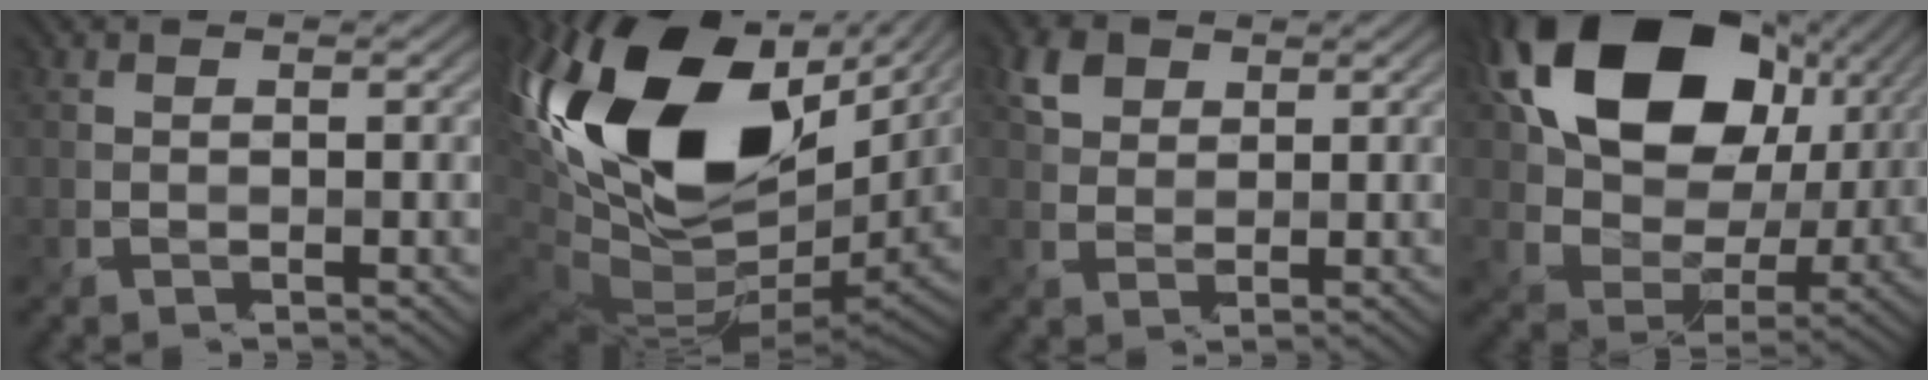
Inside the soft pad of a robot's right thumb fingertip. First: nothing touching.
{"total": 21.2, "force": [7.0, 12.0, 16.0], "torque": [-0.367, 0.005, 0.141]}
{"total": 3.3, "force": [1.4, 2.3, 1.9], "torque": [-0.043, 0.007, 0.028]}
{"total": 17.8, "force": [6.5, 12.1, 11.3], "torque": [-0.224, 0.016, 0.127]}